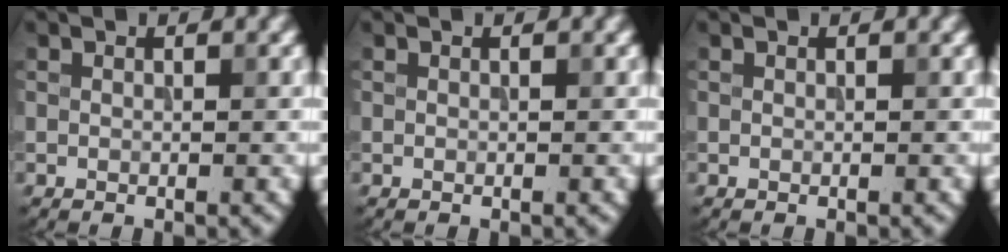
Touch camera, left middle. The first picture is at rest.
{"total": 0.0}
{"total": 0.0}